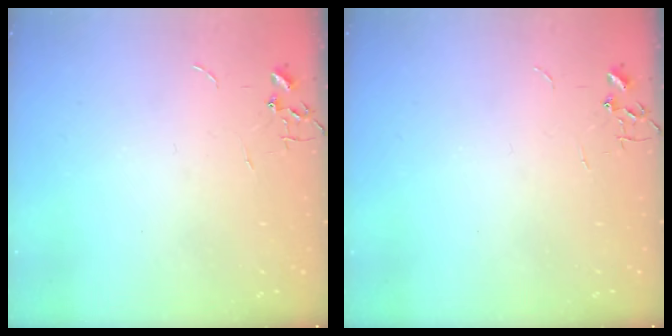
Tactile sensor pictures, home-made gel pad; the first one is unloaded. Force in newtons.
{"total": 0.0}